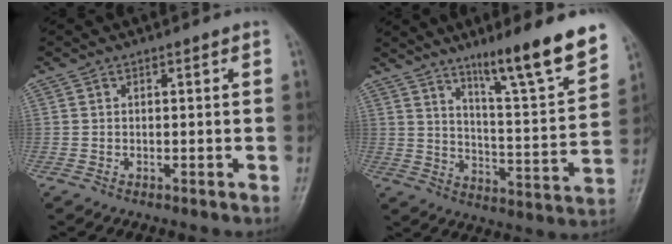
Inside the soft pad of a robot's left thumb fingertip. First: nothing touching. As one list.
[{"total": 16.2, "force": [11.4, 1.3, 11.5], "torque": [-0.156, -0.072, 0.179]}]